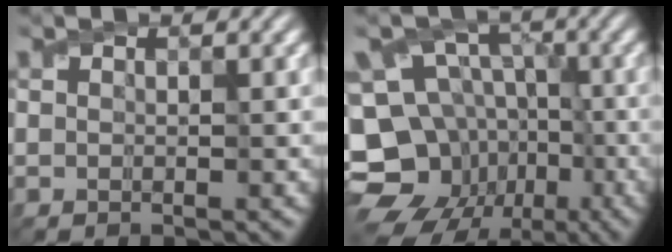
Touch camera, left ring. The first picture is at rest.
{"total": 16.8, "force": [-7.9, 13.3, 6.6], "torque": [-0.148, -0.016, -0.117]}